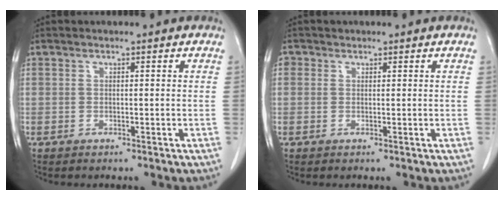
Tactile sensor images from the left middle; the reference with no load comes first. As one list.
[{"total": 1.0, "force": [0.5, 0.8, 0.2], "torque": [0.003, 0.002, 0.006]}]